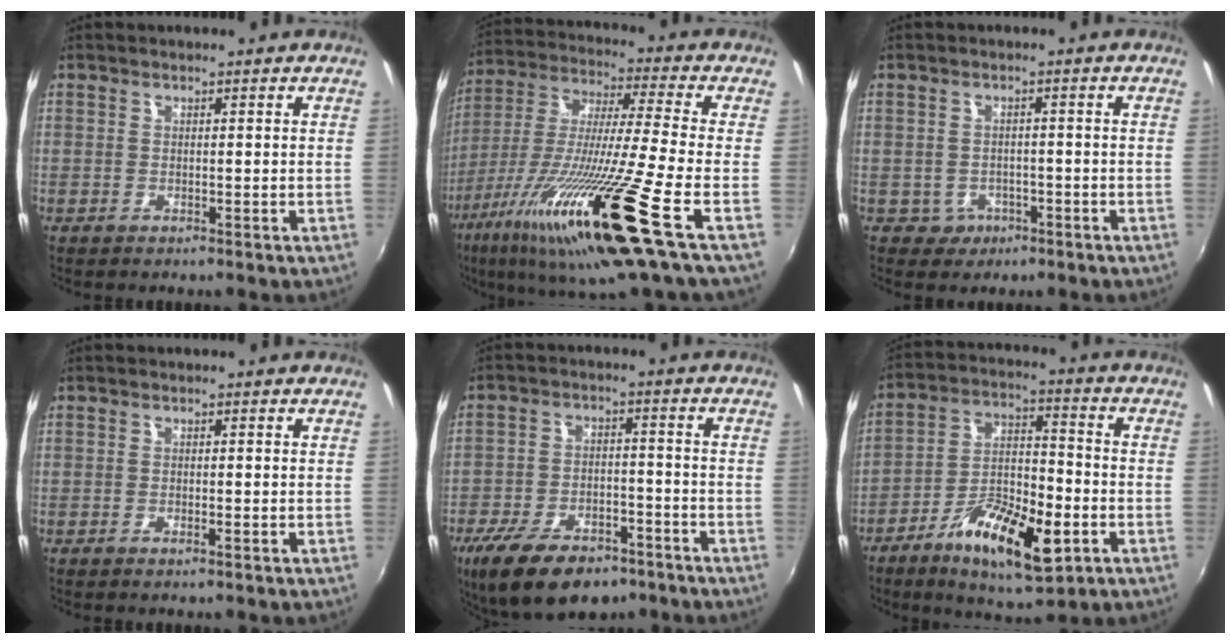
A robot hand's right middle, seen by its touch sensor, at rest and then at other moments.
{"total": 21.5, "force": [-10.4, -1.0, 18.8], "torque": [-0.360, -0.051, -0.196]}
{"total": 3.7, "force": [-1.7, 3.2, 0.6], "torque": [-0.024, 0.006, -0.019]}
{"total": 0.7, "force": [-0.4, 0.1, 0.5], "torque": [-0.011, 0.000, -0.009]}
{"total": 16.9, "force": [-11.5, 7.9, 9.6], "torque": [-0.207, -0.025, -0.181]}
{"total": 15.5, "force": [-7.6, 5.4, 12.4], "torque": [-0.231, -0.012, -0.130]}